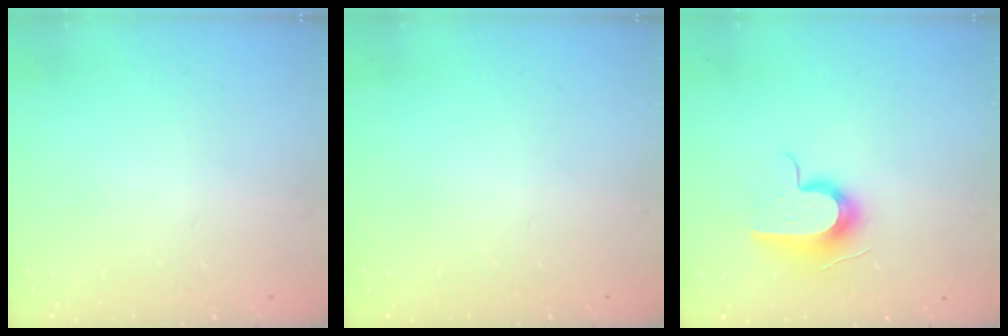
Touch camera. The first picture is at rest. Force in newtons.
{"total": 0.0}
{"total": 10.7, "press": 10.6, "slide": 1.0}